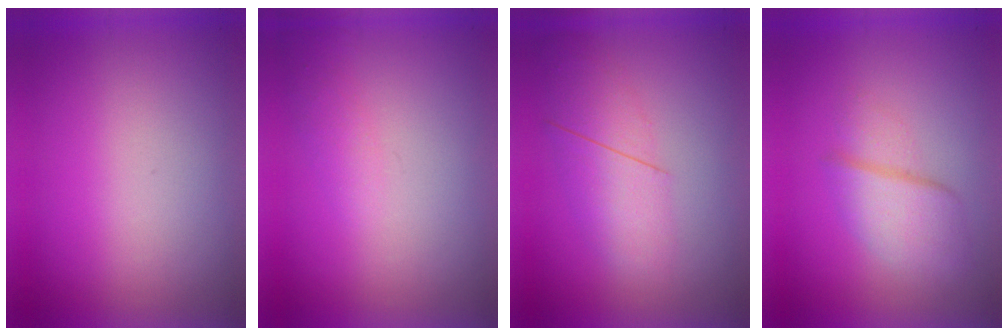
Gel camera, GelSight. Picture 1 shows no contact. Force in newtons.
{"total": 1.2}
{"total": 2.3}
{"total": 2.7}